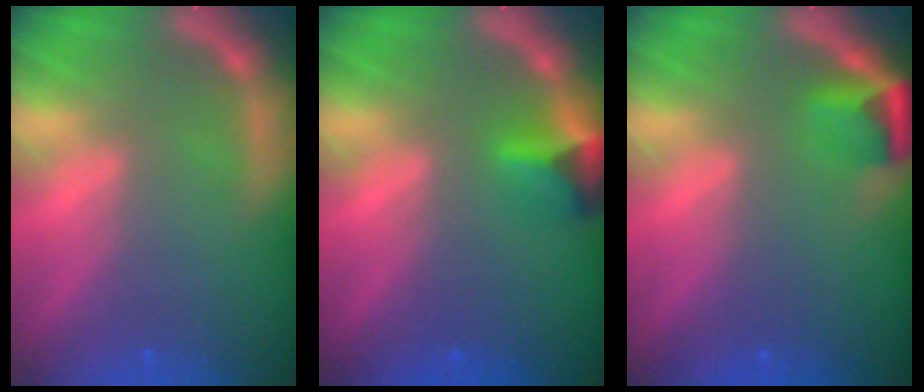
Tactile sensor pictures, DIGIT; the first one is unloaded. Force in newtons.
{"total": 2.9}
{"total": 2.9}